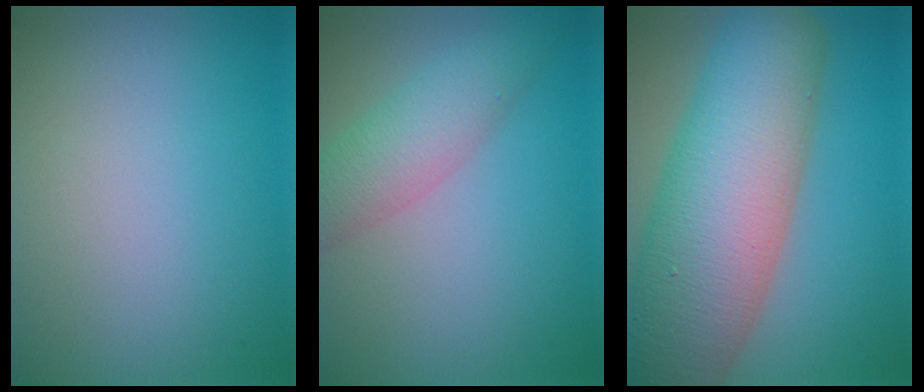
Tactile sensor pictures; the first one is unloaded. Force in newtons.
{"total": 4.1, "press": 4.1, "slide": 0.0}
{"total": 13.2, "press": 13.2, "slide": 0.7}